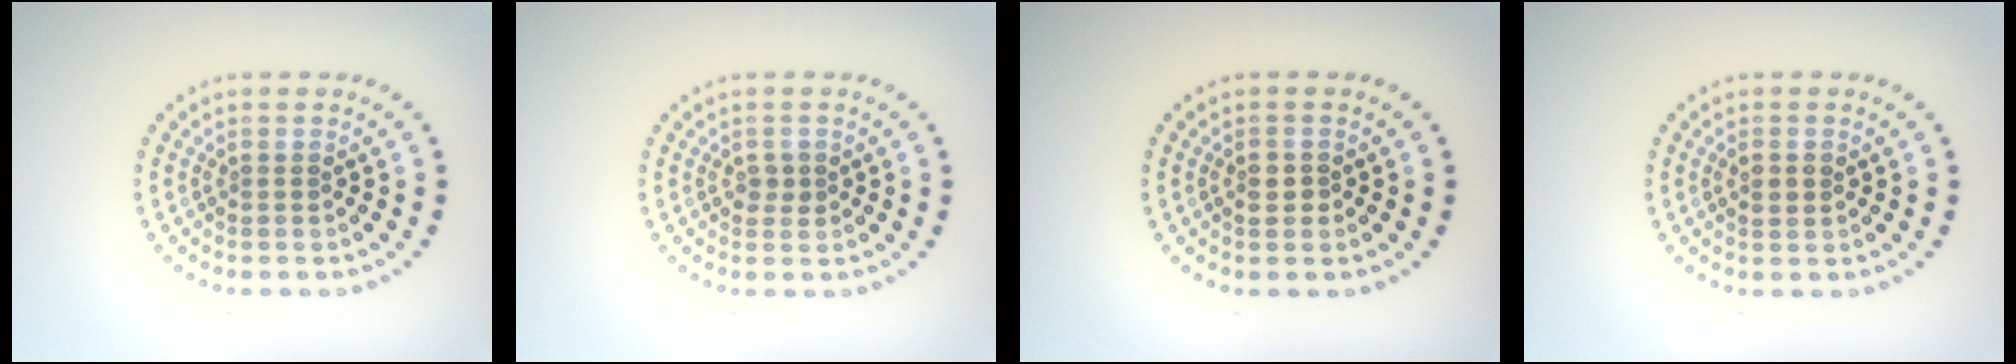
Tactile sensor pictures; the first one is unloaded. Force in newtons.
{"total": 1.2, "press": 1.1, "slide": 0.3}
{"total": 1.4, "press": 1.4, "slide": 0.3}
{"total": 1.0, "press": 1.0, "slide": 0.1}